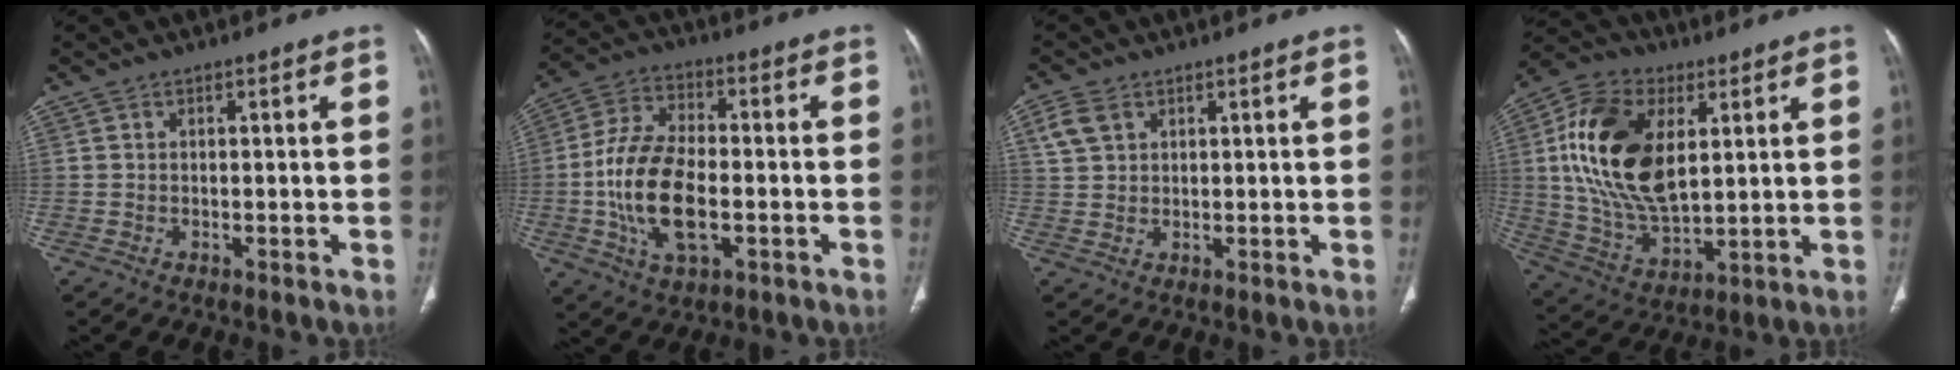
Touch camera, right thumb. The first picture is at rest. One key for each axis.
{"total": 15.3, "fx": -2.7, "fy": 8.1, "fz": 12.7, "tx": -0.249, "ty": 0.016, "tz": -0.050}
{"total": 4.2, "fx": 2.1, "fy": 2.9, "fz": 2.2, "tx": -0.043, "ty": 0.002, "tz": 0.048}
{"total": 20.6, "fx": 4.7, "fy": 11.8, "fz": 16.2, "tx": -0.293, "ty": -0.012, "tz": 0.086}